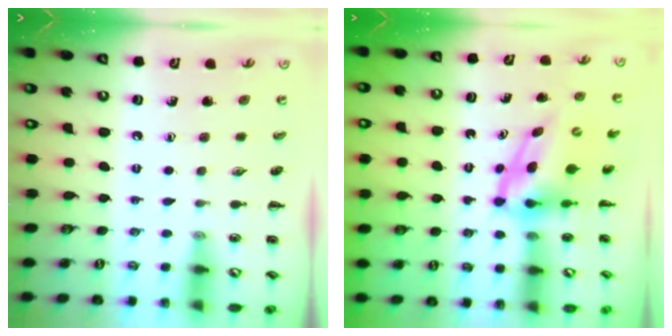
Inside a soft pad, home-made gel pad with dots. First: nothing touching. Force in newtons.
{"total": 5.5, "press": 5.4, "slide": 1.3}